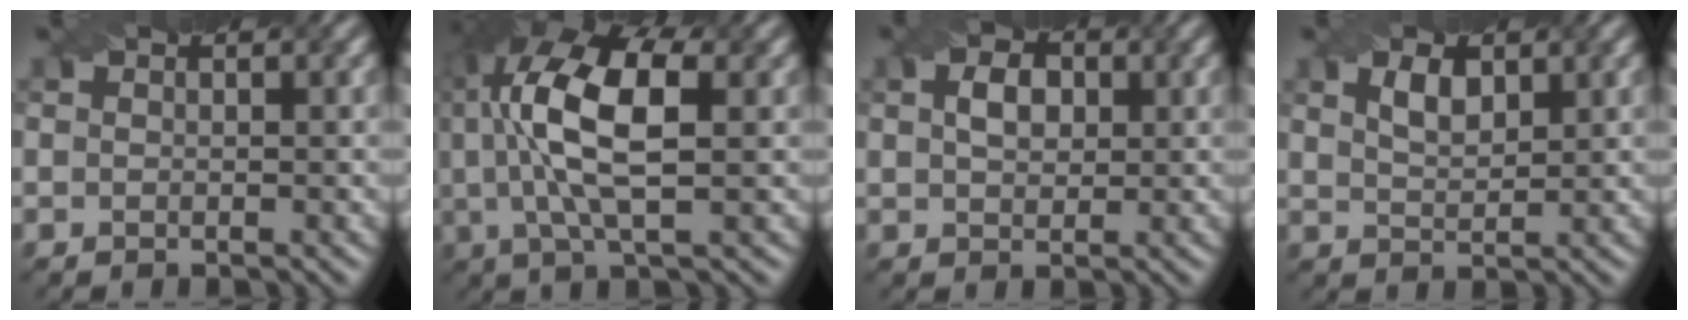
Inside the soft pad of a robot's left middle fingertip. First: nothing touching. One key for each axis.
{"total": 10.3, "fx": 2.0, "fy": 4.0, "fz": 9.3, "tx": -0.186, "ty": 0.016, "tz": 0.032}
{"total": 2.8, "fx": 0.6, "fy": 1.9, "fz": 2.0, "tx": -0.042, "ty": 0.005, "tz": 0.011}
{"total": 2.3, "fx": 1.2, "fy": 1.1, "fz": 1.6, "tx": -0.036, "ty": 0.001, "tz": 0.028}